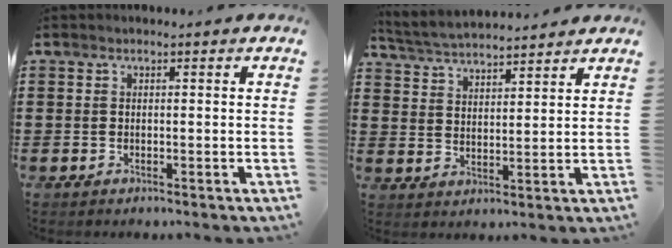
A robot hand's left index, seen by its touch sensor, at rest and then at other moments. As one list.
[{"total": 3.8, "force": [3.8, 0.1, 0.5], "torque": [-0.027, -0.019, 0.067]}]